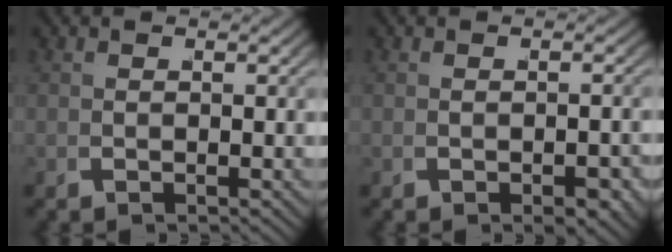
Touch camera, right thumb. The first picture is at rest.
{"total": 1.4, "force": [-0.5, 0.8, 1.0], "torque": [-0.011, -0.001, -0.009]}